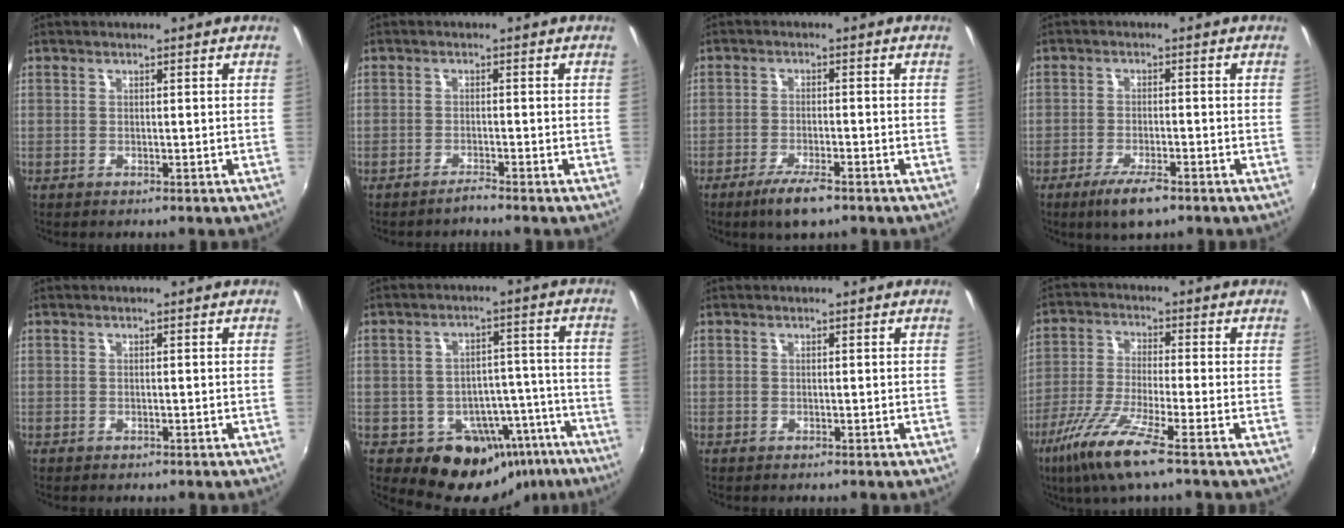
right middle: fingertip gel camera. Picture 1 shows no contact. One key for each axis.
{"total": 1.5, "fx": -1.4, "fy": -0.2, "fz": 0.4, "tx": -0.010, "ty": -0.004, "tz": -0.028}
{"total": 6.0, "fx": -4.1, "fy": 1.4, "fz": 4.1, "tx": -0.096, "ty": -0.015, "tz": -0.072}
{"total": 6.2, "fx": -4.0, "fy": 1.6, "fz": 4.4, "tx": -0.100, "ty": -0.017, "tz": -0.071}
{"total": 0.0}
{"total": 14.1, "fx": -8.6, "fy": 10.1, "fz": 4.9, "tx": -0.072, "ty": 0.038, "tz": -0.081}
{"total": 0.0}
{"total": 10.8, "fx": -6.3, "fy": 0.6, "fz": 8.8, "tx": -0.193, "ty": -0.020, "tz": -0.124}